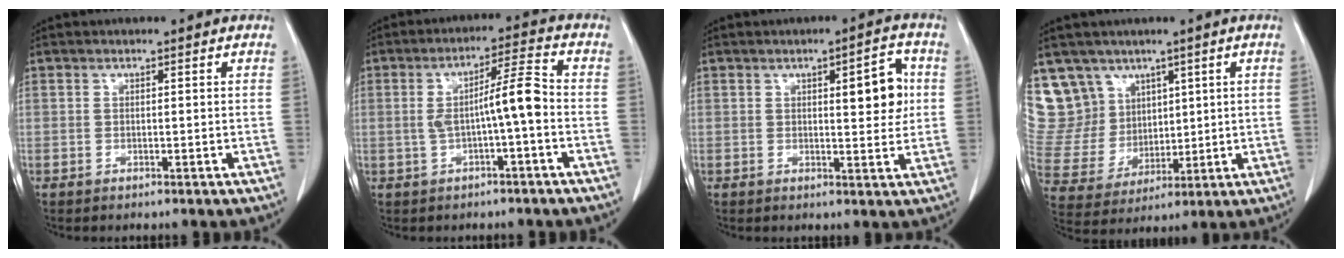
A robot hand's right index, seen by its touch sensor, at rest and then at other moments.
{"total": 6.8, "force": [-0.8, 0.3, 6.8], "torque": [-0.115, 0.021, -0.012]}
{"total": 6.3, "force": [1.3, 1.8, 5.9], "torque": [-0.078, 0.006, 0.018]}
{"total": 11.9, "force": [7.8, 8.9, 1.3], "torque": [-0.050, 0.038, 0.176]}